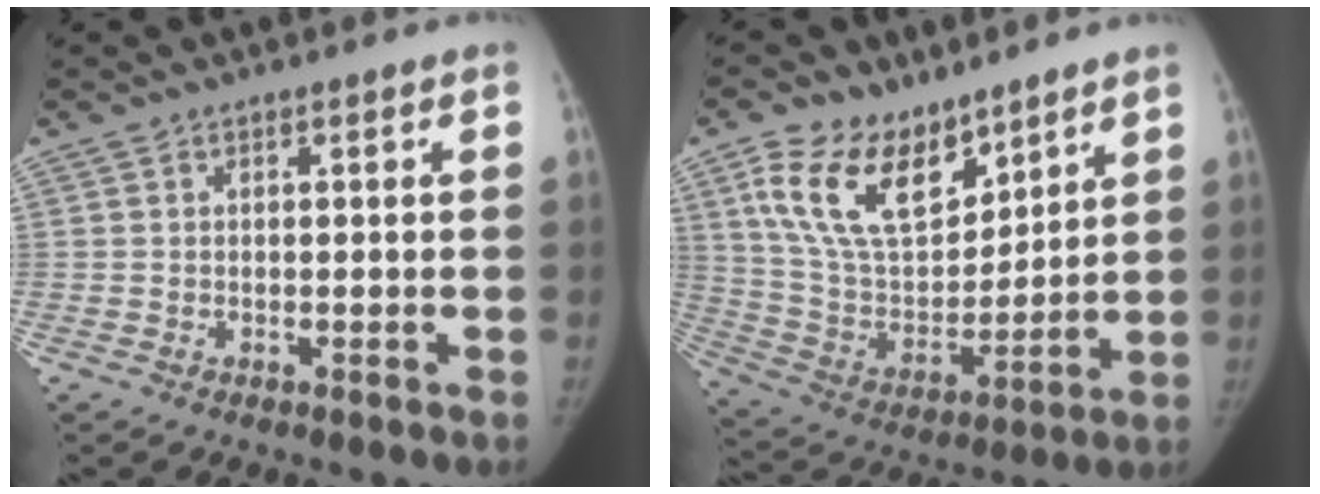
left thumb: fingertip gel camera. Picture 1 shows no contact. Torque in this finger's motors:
{"motor_torque": [0.77, 0.82, 1.12, -1.65, 0.12]}